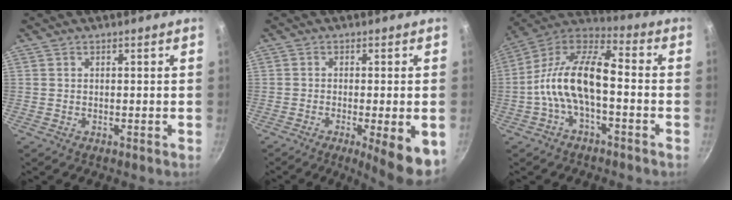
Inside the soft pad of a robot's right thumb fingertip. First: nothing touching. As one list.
[{"total": 10.0, "force": [-3.5, 2.4, 9.1], "torque": [-0.118, 0.000, -0.044]}, {"total": 14.5, "force": [-2.9, 6.5, 12.6], "torque": [-0.231, 0.048, -0.072]}]